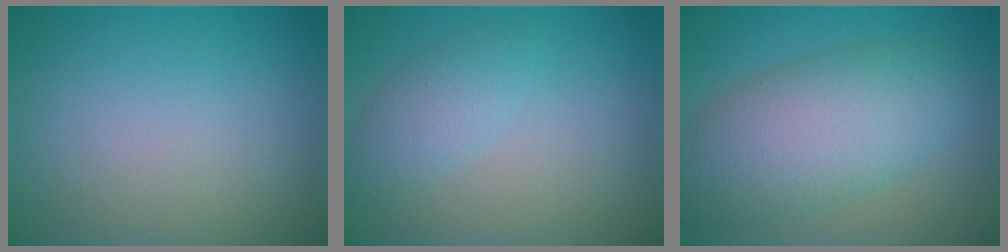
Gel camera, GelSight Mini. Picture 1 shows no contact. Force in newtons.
{"total": 2.3, "press": 2.3, "slide": 0.1}
{"total": 7.8, "press": 7.8, "slide": 0.2}